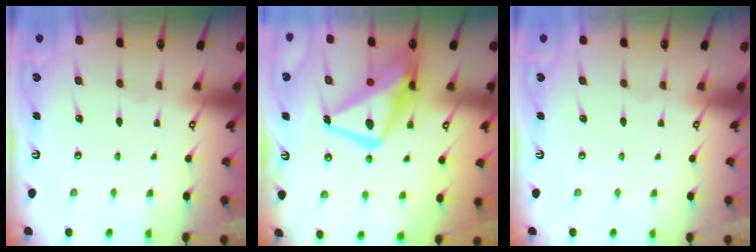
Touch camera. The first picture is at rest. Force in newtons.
{"total": 15.3, "press": 15.2, "slide": 1.5}
{"total": 0.0}